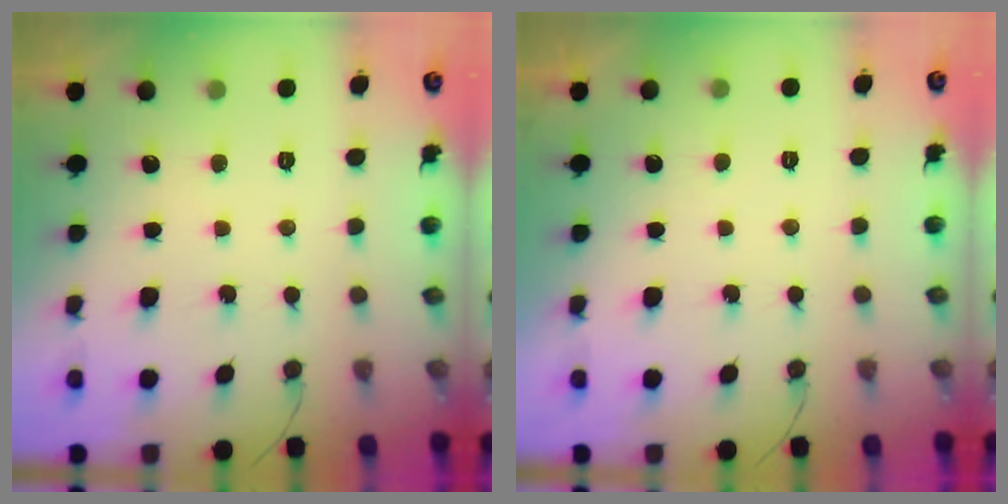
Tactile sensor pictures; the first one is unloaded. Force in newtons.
{"total": 1.5, "press": 1.5, "slide": 0.4}